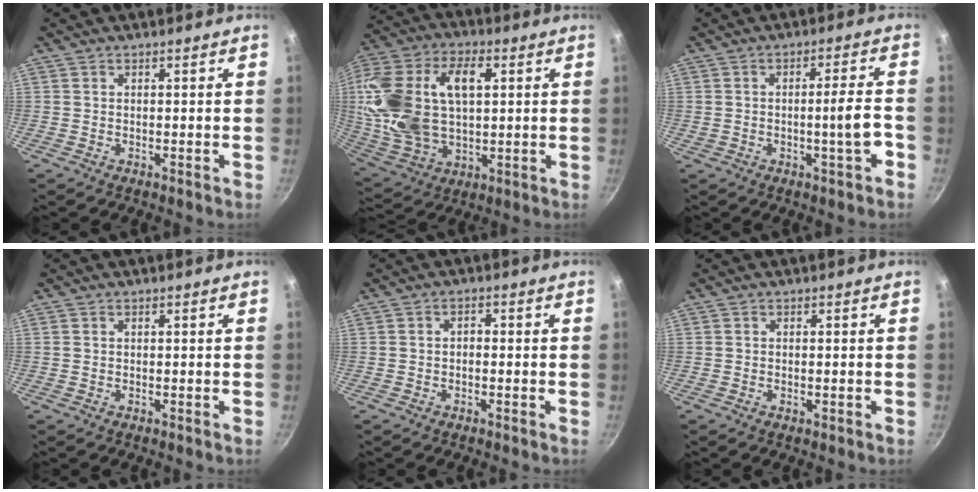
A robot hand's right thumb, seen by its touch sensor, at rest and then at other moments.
{"total": 24.2, "force": [4.5, 15.0, 18.4], "torque": [-0.374, 0.012, 0.087]}
{"total": 5.7, "force": [-2.0, 0.6, 5.4], "torque": [-0.071, 0.019, -0.024]}
{"total": 0.0}
{"total": 1.2, "force": [-0.3, 0.8, 0.7], "torque": [-0.011, 0.009, -0.008]}
{"total": 0.8, "force": [-0.2, 0.3, 0.7], "torque": [-0.010, 0.001, -0.004]}